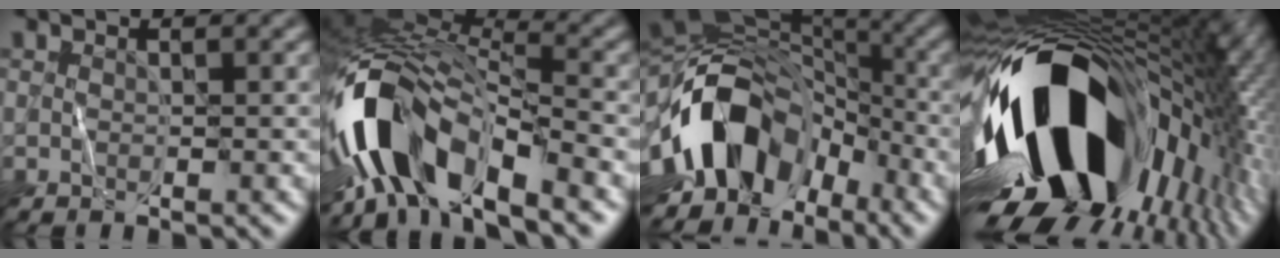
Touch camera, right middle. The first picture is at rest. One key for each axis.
{"total": 12.2, "fx": -6.0, "fy": 5.4, "fz": 9.2, "tx": -0.171, "ty": 0.000, "tz": -0.111}
{"total": 14.0, "fx": -5.0, "fy": 9.2, "fz": 9.3, "tx": -0.174, "ty": 0.016, "tz": -0.107}
{"total": 19.3, "fx": -3.6, "fy": 11.2, "fz": 15.3, "tx": -0.254, "ty": -0.007, "tz": -0.069}